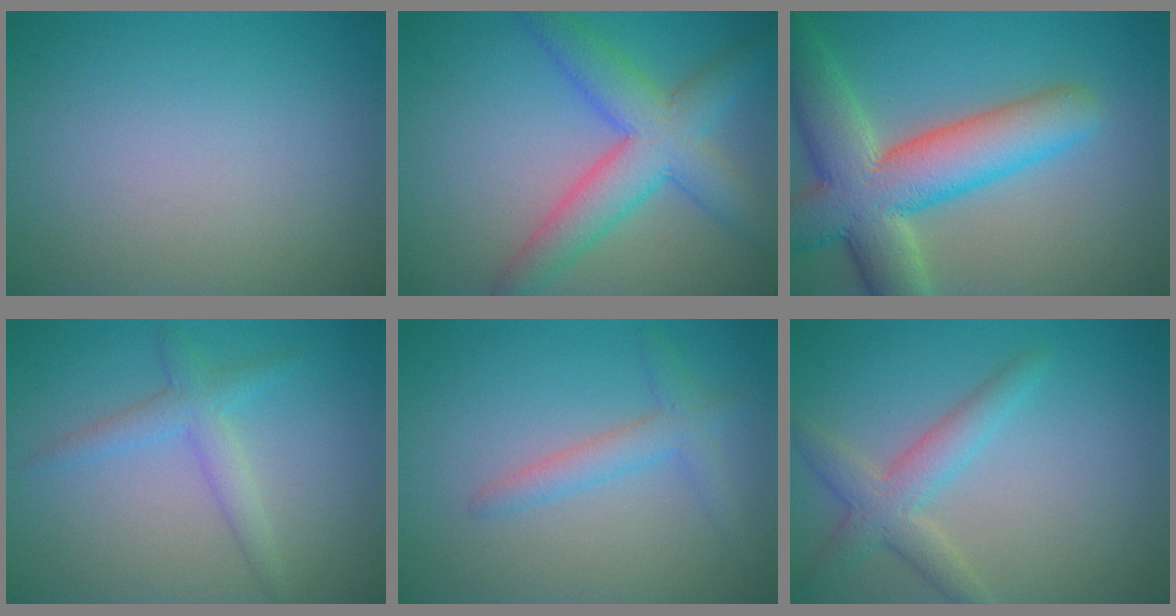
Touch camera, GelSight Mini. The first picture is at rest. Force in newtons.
{"total": 6.8, "press": 6.8, "slide": 0.4}
{"total": 10.6, "press": 10.5, "slide": 0.9}
{"total": 2.5, "press": 2.5, "slide": 0.1}
{"total": 2.4, "press": 2.4, "slide": 0.1}
{"total": 3.5, "press": 3.5, "slide": 0.2}